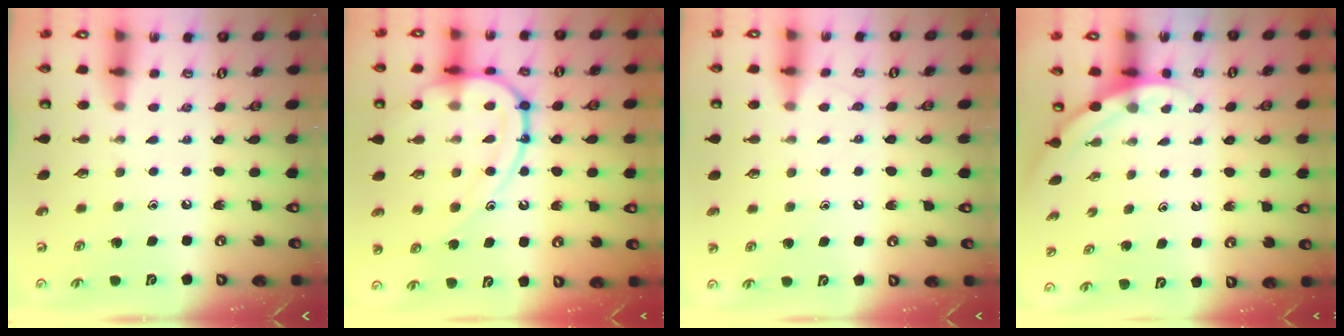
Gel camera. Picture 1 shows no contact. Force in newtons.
{"total": 16.7, "press": 16.6, "slide": 1.7}
{"total": 6.3, "press": 6.2, "slide": 0.6}
{"total": 3.3, "press": 3.2, "slide": 0.2}